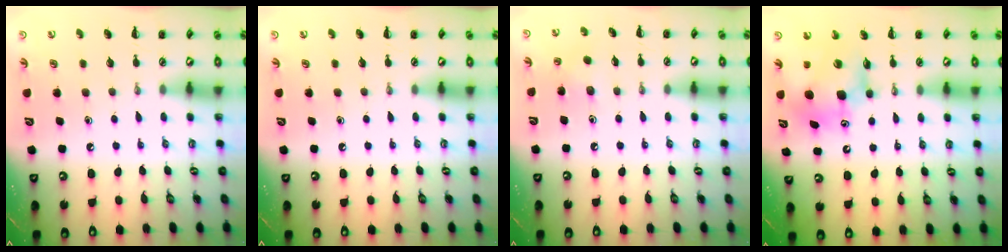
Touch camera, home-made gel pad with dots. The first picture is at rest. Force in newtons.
{"total": 0.0}
{"total": 3.6, "press": 3.4, "slide": 1.2}
{"total": 10.2, "press": 10.0, "slide": 2.3}